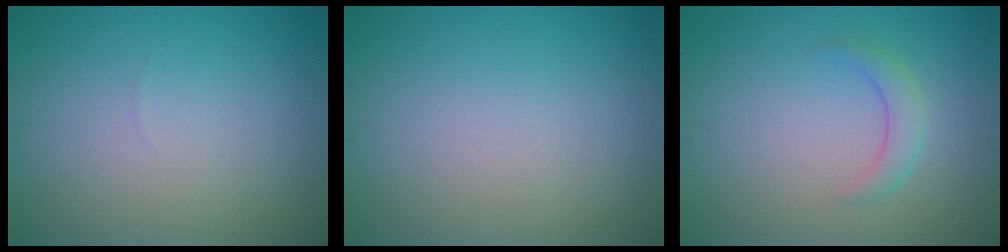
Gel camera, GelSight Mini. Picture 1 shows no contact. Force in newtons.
{"total": 0.0}
{"total": 1.9, "press": 1.9, "slide": 0.2}